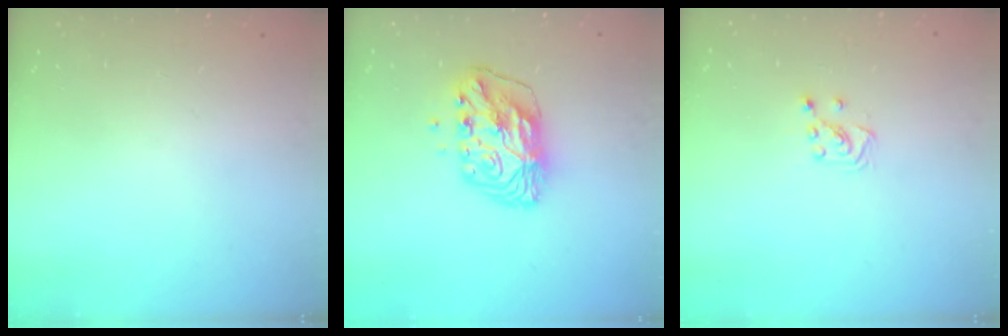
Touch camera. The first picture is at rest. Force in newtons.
{"total": 11.3, "press": 11.2, "slide": 1.6}
{"total": 4.7, "press": 4.7, "slide": 0.5}